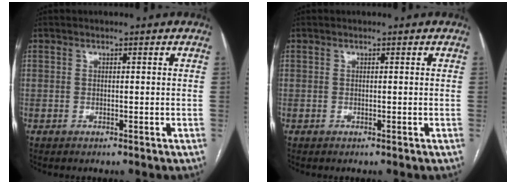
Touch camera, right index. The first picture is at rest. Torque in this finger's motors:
{"motor_torque": [0.00, 0.00, 0.03, 0.00]}